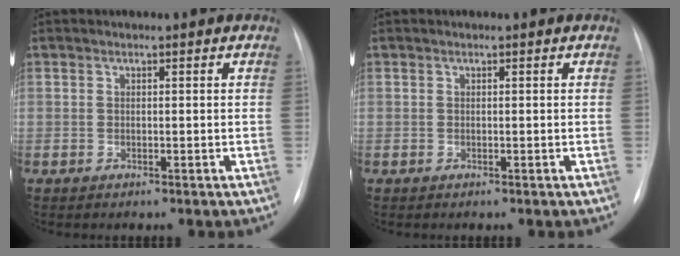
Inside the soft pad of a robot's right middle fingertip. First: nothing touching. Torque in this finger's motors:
{"motor_torque": [0.00, 0.00, -0.01, 0.00]}